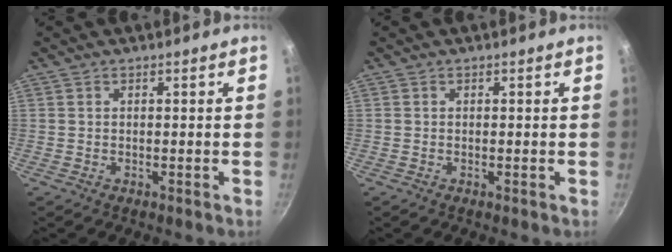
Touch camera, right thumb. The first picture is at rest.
{"total": 0.0}